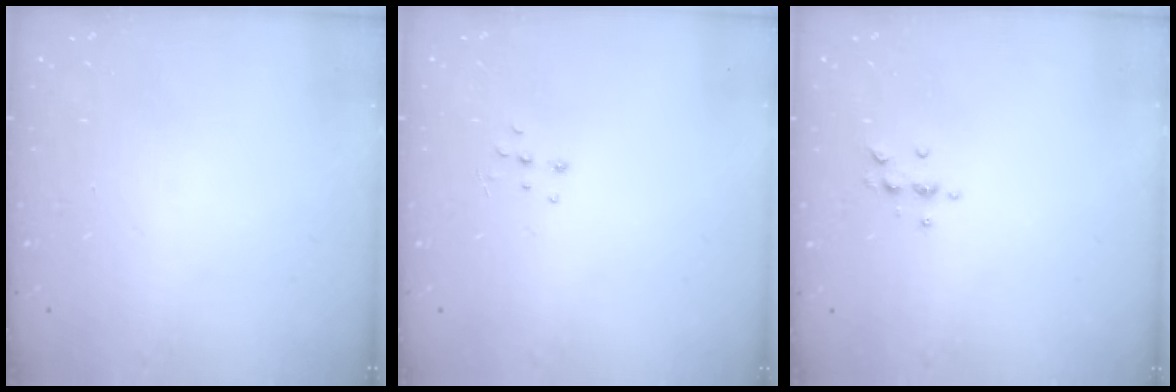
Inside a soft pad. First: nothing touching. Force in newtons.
{"total": 4.3, "press": 4.3, "slide": 0.4}
{"total": 4.6, "press": 4.6, "slide": 0.6}